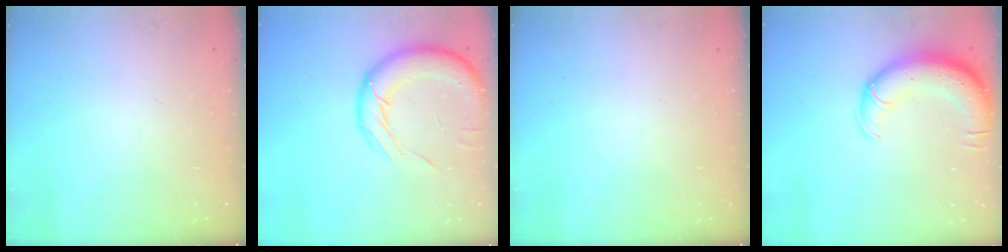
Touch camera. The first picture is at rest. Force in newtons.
{"total": 16.1, "press": 15.8, "slide": 3.0}
{"total": 0.0}
{"total": 14.4, "press": 14.0, "slide": 3.4}